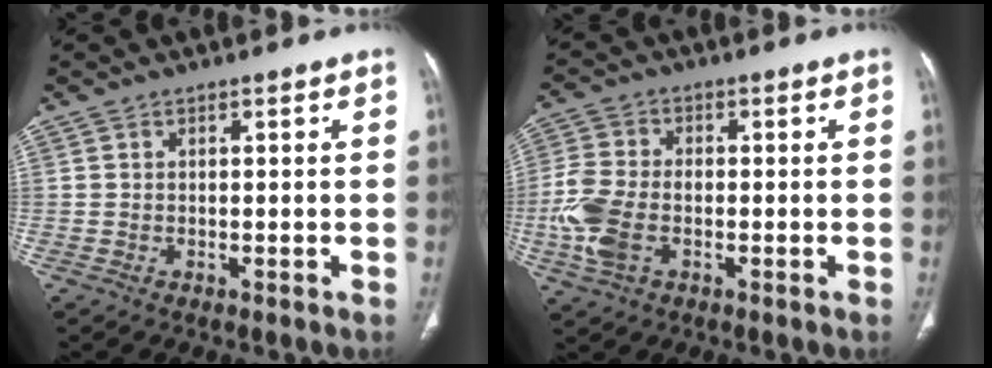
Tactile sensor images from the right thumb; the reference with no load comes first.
{"total": 9.3, "force": [-2.4, 5.8, 6.9], "torque": [-0.168, 0.009, -0.049]}